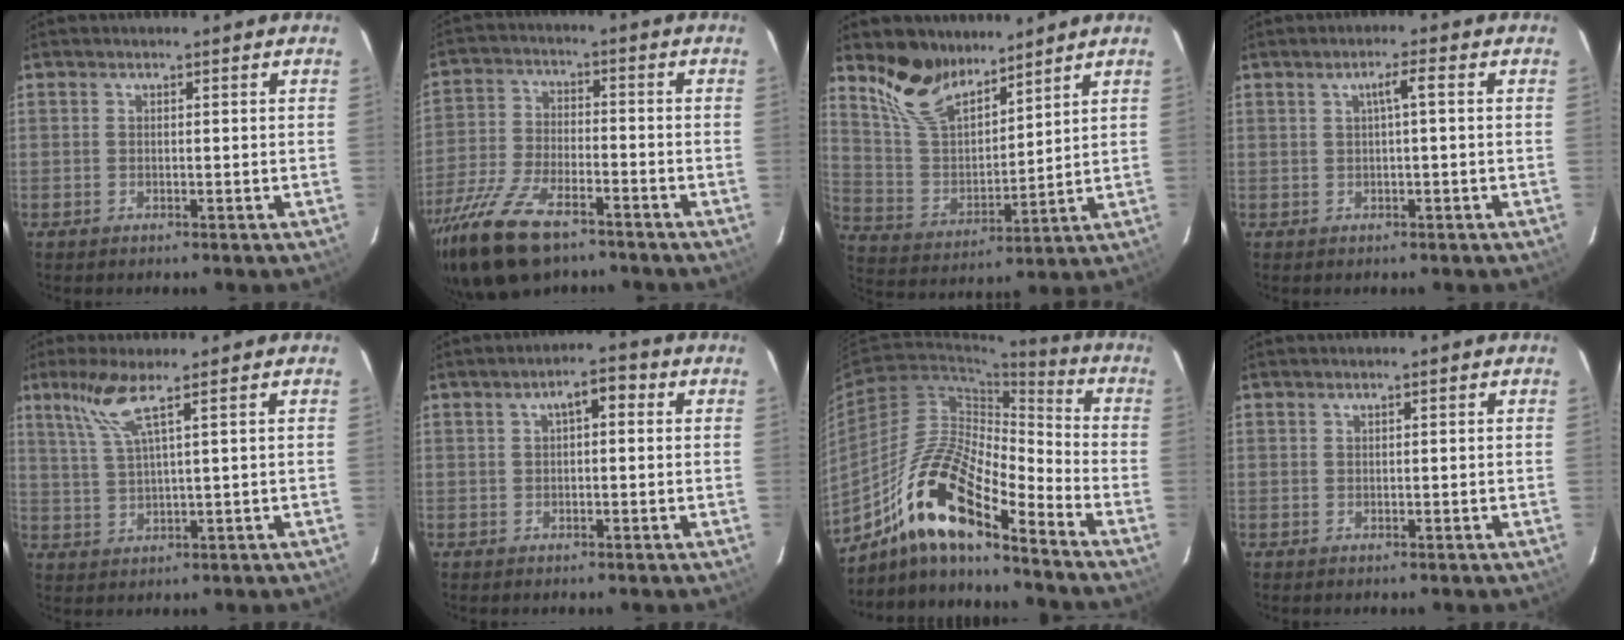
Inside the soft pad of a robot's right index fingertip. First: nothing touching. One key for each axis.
{"total": 16.3, "fx": -11.5, "fy": 6.5, "fz": 9.5, "tx": -0.217, "ty": -0.033, "tz": -0.216}
{"total": 13.1, "fx": 10.3, "fy": 5.6, "fz": 5.9, "tx": -0.126, "ty": 0.008, "tz": 0.206}
{"total": 2.4, "fx": 0.3, "fy": 0.0, "fz": 2.4, "tx": -0.045, "ty": 0.006, "tz": 0.007}
{"total": 5.9, "fx": 3.5, "fy": -0.4, "fz": 4.6, "tx": -0.097, "ty": -0.002, "tz": 0.080}
{"total": 3.8, "fx": 1.1, "fy": 1.6, "fz": 3.3, "tx": -0.053, "ty": 0.018, "tz": 0.017}
{"total": 16.4, "fx": -11.4, "fy": 3.9, "fz": 11.0, "tx": -0.201, "ty": 0.004, "tz": -0.223}
{"total": 0.0}